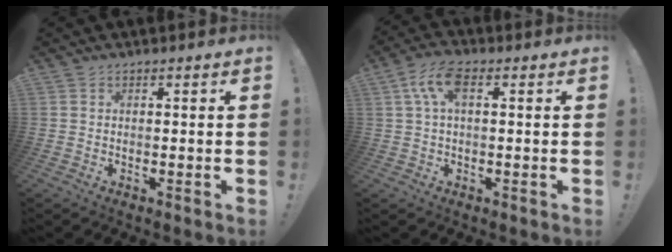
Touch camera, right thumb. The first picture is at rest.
{"total": 8.0, "force": [2.0, 3.8, 6.7], "torque": [-0.136, 0.014, 0.041]}